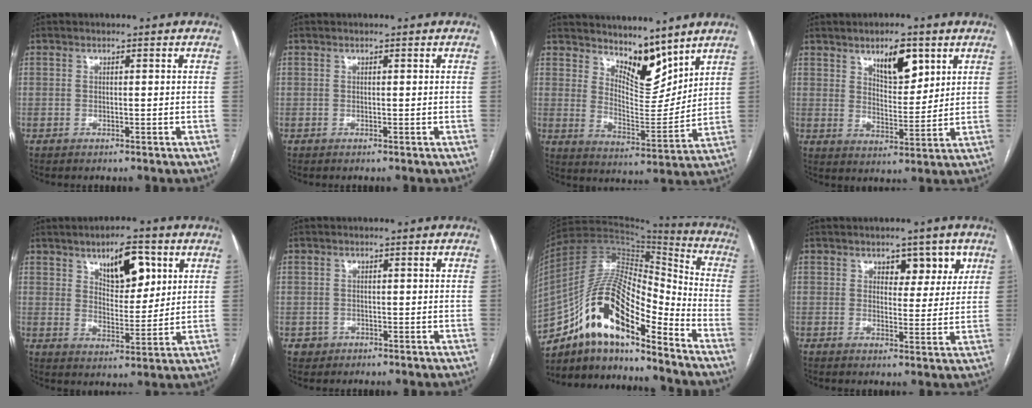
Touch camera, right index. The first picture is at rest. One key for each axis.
{"total": 0.0}
{"total": 9.2, "fx": 7.8, "fy": 3.0, "fz": 3.9, "tx": -0.066, "ty": -0.011, "tz": 0.145}
{"total": 7.8, "fx": 4.5, "fy": 3.0, "fz": 5.7, "tx": -0.091, "ty": -0.001, "tz": 0.075}
{"total": 9.3, "fx": 4.6, "fy": 3.9, "fz": 7.1, "tx": -0.107, "ty": 0.004, "tz": 0.078}
{"total": 1.8, "fx": -0.7, "fy": 1.6, "fz": 0.0, "tx": 0.001, "ty": 0.007, "tz": -0.009}
{"total": 17.6, "fx": -11.5, "fy": 4.7, "fz": 12.5, "tx": -0.234, "ty": 0.031, "tz": -0.201}
{"total": 4.8, "fx": 2.6, "fy": 2.8, "fz": 2.9, "tx": -0.023, "ty": 0.003, "tz": 0.034}